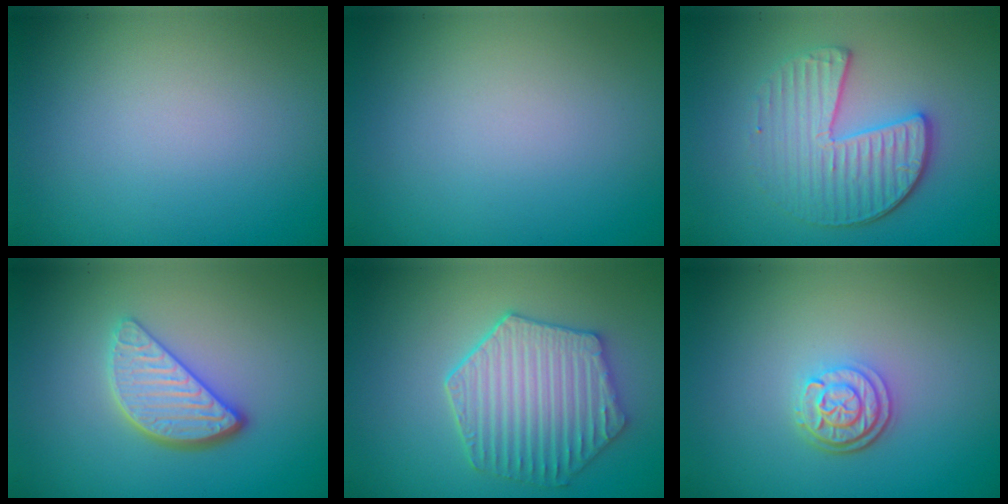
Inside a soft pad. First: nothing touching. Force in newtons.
{"total": 0.0}
{"total": 4.0, "press": 3.5, "slide": 1.8}
{"total": 3.9, "press": 3.1, "slide": 2.4}
{"total": 5.8, "press": 4.8, "slide": 3.3}
{"total": 3.0, "press": 2.5, "slide": 1.6}